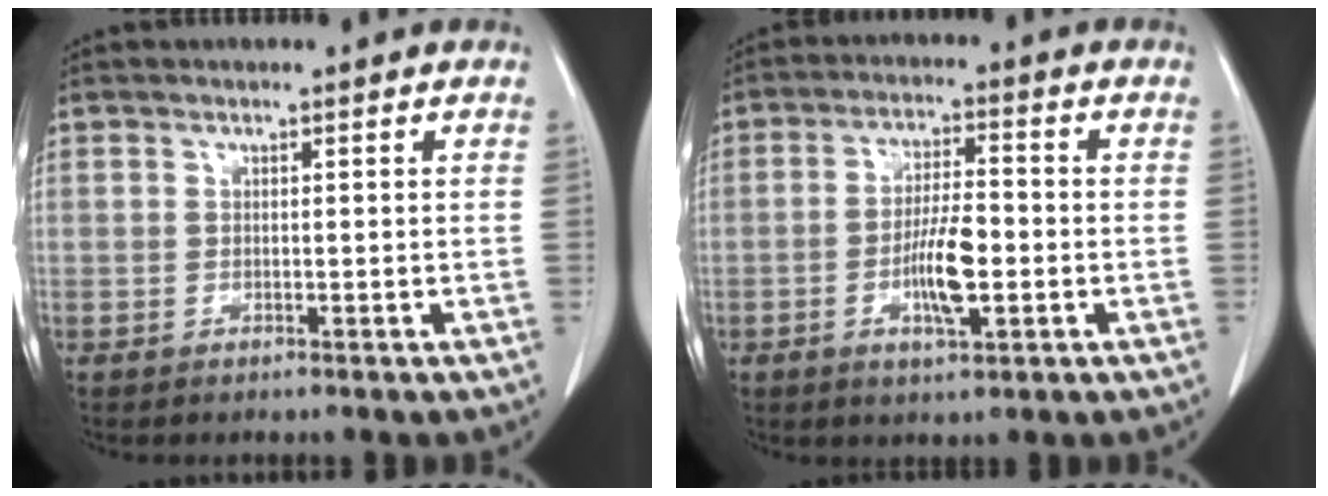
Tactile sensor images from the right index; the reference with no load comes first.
{"total": 7.5, "force": [-1.9, 1.6, 7.0], "torque": [-0.134, 0.002, -0.033]}